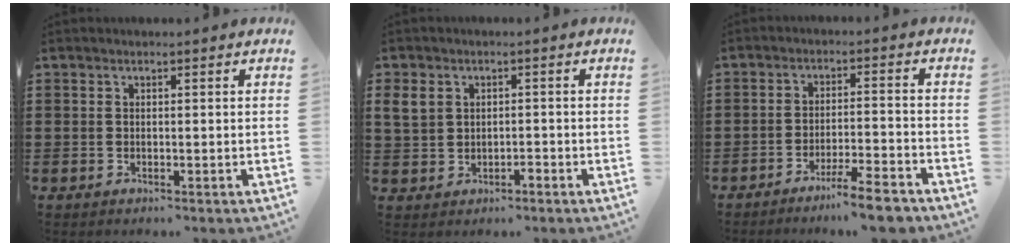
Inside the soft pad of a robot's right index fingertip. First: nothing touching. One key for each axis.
{"total": 2.9, "fx": 0.2, "fy": 2.4, "fz": 1.7, "tx": -0.048, "ty": 0.002, "tz": -0.001}
{"total": 6.3, "fx": -5.4, "fy": 0.0, "fz": 3.3, "tx": -0.059, "ty": -0.009, "tz": -0.100}